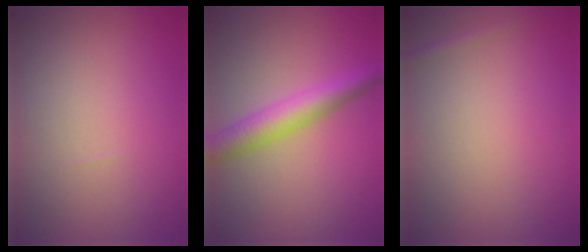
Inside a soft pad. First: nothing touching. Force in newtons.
{"total": 4.3, "press": 4.3, "slide": 0.0}
{"total": 0.8, "press": 0.8, "slide": 0.0}